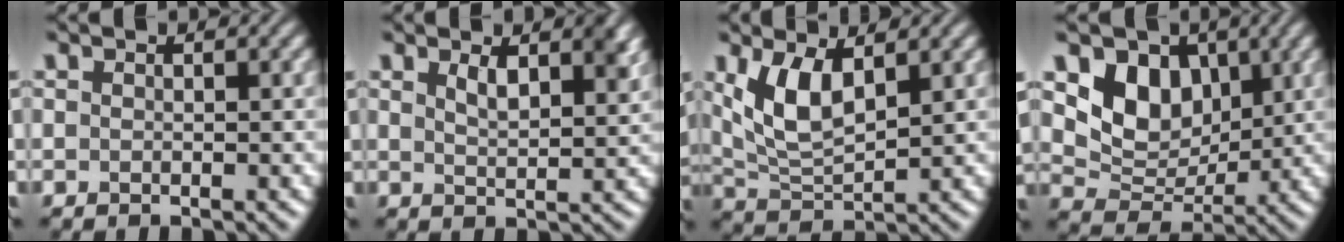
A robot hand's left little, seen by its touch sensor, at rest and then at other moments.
{"total": 3.3, "force": [1.8, 1.1, 2.5], "torque": [-0.044, -0.002, 0.033]}
{"total": 5.1, "force": [2.1, 2.2, 4.1], "torque": [-0.098, -0.005, 0.047]}
{"total": 5.7, "force": [2.2, 4.3, 3.1], "torque": [-0.054, -0.012, 0.034]}